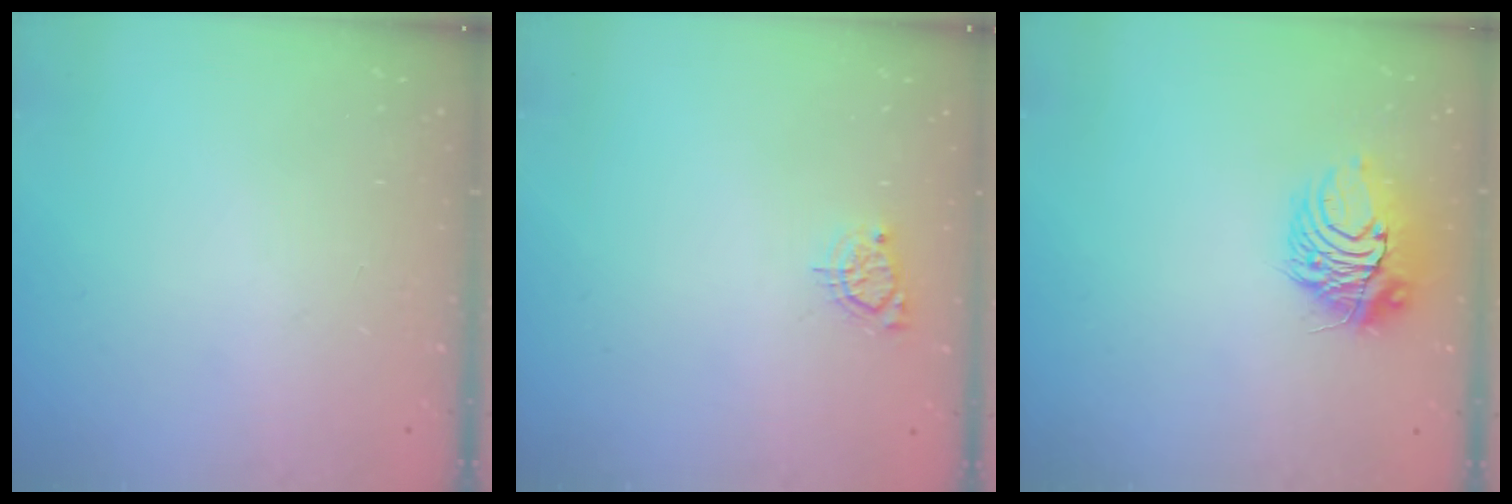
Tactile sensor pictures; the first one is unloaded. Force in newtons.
{"total": 3.8, "press": 3.8, "slide": 0.5}
{"total": 10.0, "press": 9.9, "slide": 0.9}